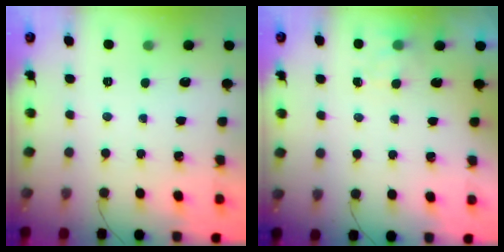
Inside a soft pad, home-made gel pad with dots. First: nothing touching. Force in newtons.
{"total": 2.4, "press": 2.0, "slide": 1.4}